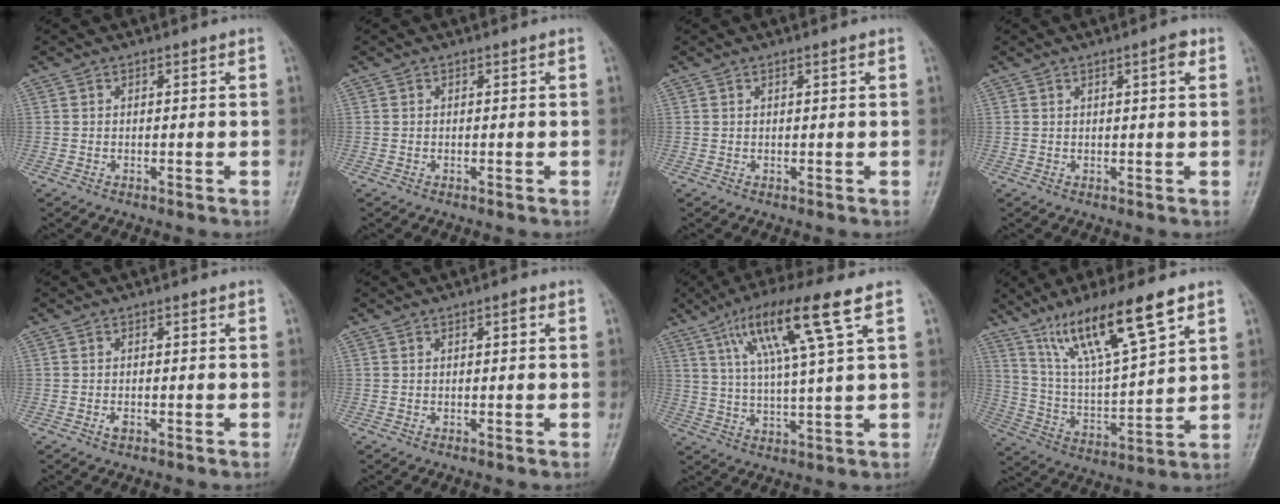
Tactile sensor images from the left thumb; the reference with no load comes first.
{"total": 0.0}
{"total": 0.8, "force": [0.4, 0.0, 0.7], "torque": [-0.011, 0.001, 0.006]}
{"total": 2.8, "force": [1.2, 0.5, 2.5], "torque": [-0.036, -0.002, 0.017]}
{"total": 1.3, "force": [-0.4, 0.7, 1.0], "torque": [-0.014, -0.001, -0.006]}
{"total": 1.4, "force": [0.5, 0.4, 1.2], "torque": [-0.018, 0.002, 0.006]}
{"total": 13.9, "force": [6.5, 0.9, 12.3], "torque": [-0.233, -0.010, 0.116]}
{"total": 17.6, "force": [11.0, 3.3, 13.4], "torque": [-0.230, -0.040, 0.213]}